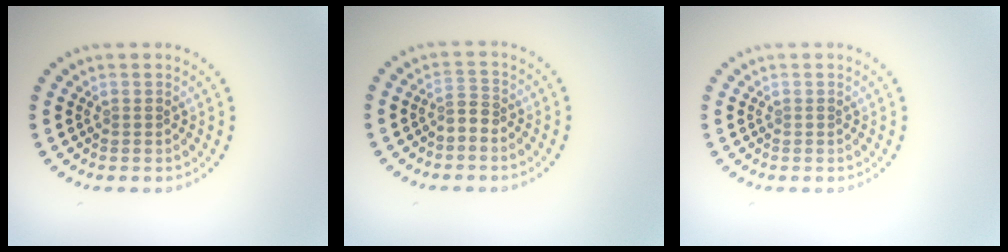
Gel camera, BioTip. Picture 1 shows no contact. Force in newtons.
{"total": 1.6, "press": 1.2, "slide": 1.1}
{"total": 0.0}